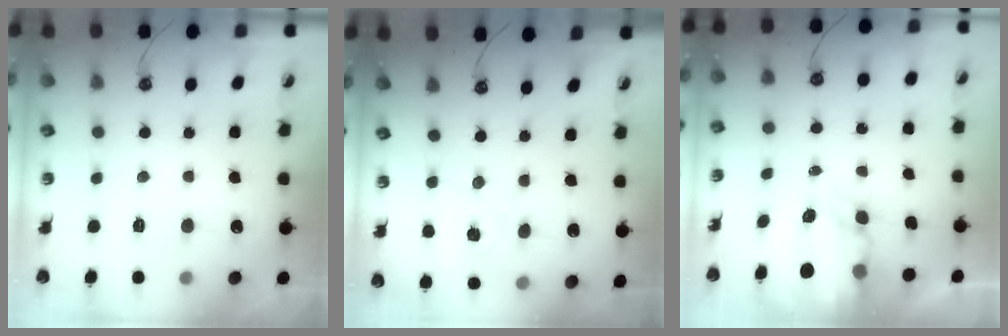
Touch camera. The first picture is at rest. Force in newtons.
{"total": 1.6, "press": 1.6, "slide": 0.2}
{"total": 3.9, "press": 3.9, "slide": 0.1}